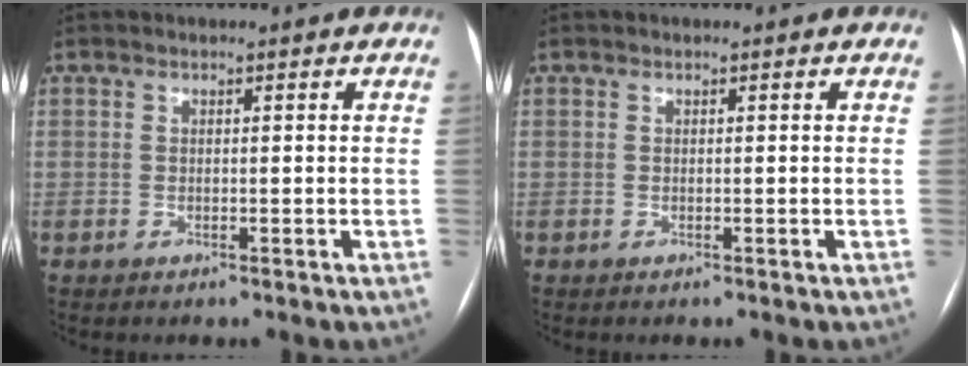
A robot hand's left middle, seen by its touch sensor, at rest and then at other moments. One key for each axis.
{"total": 0.0}